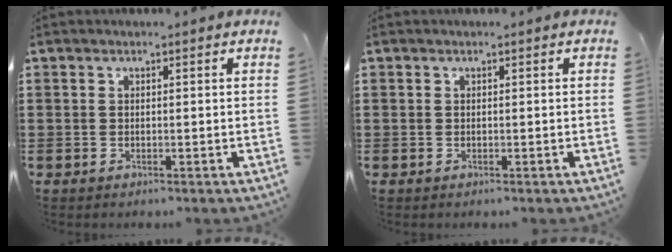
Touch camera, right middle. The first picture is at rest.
{"total": 0.0}